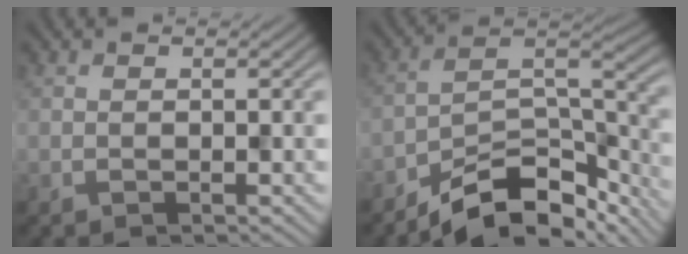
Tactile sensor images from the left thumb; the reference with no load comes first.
{"total": 11.6, "force": [-9.1, 3.8, 6.1], "torque": [-0.095, -0.003, -0.160]}